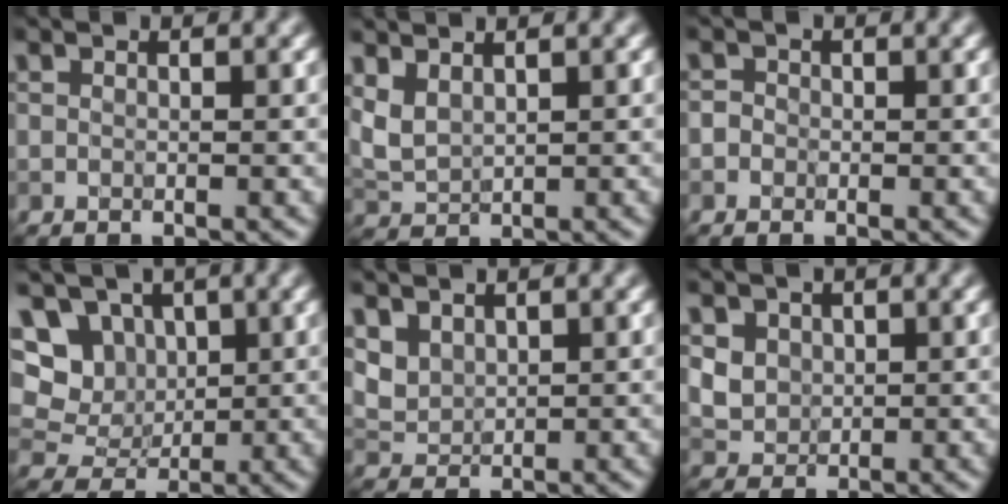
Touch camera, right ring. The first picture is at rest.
{"total": 2.3, "force": [1.3, 1.2, 1.5], "torque": [-0.040, 0.001, 0.032]}
{"total": 1.0, "force": [-0.2, 0.9, 0.3], "torque": [-0.001, -0.002, -0.011]}
{"total": 7.7, "force": [3.0, 6.0, 3.7], "torque": [-0.062, 0.013, 0.046]}
{"total": 2.4, "force": [1.5, 1.6, 1.0], "torque": [-0.028, -0.007, 0.041]}
{"total": 3.1, "force": [1.1, 2.6, 1.3], "torque": [-0.042, 0.001, 0.038]}